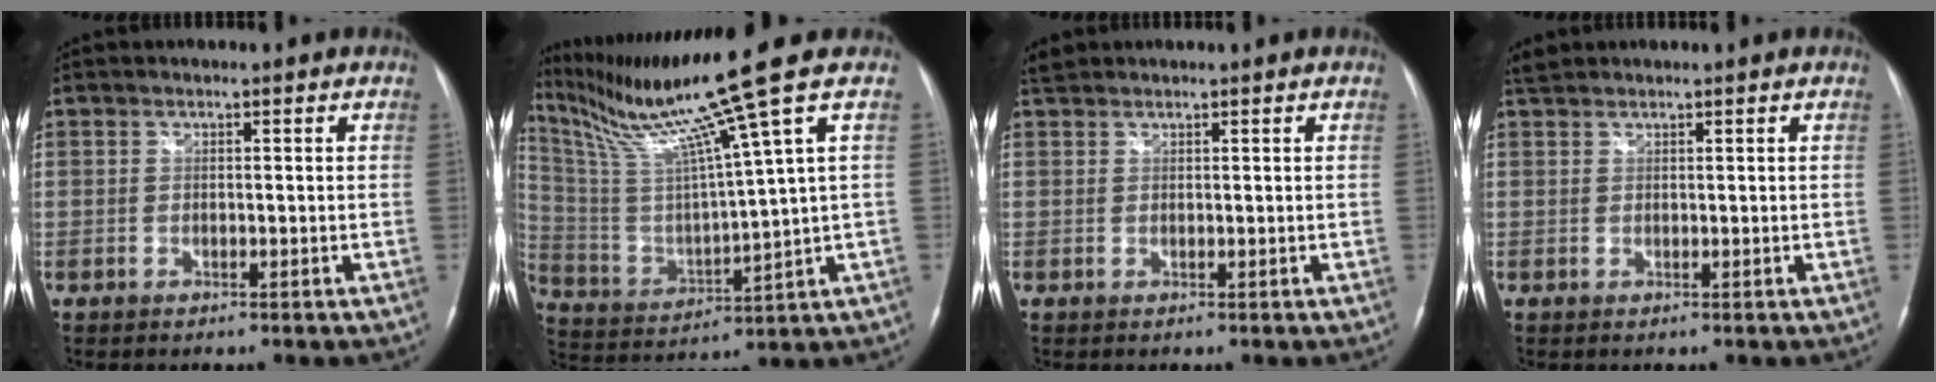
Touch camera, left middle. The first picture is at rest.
{"total": 15.7, "force": [11.3, -4.4, 9.9], "torque": [-0.178, -0.030, 0.217]}
{"total": 1.6, "force": [1.5, 0.6, 0.1], "torque": [-0.009, 0.017, 0.029]}
{"total": 1.6, "force": [1.6, 0.4, 0.2], "torque": [-0.012, 0.015, 0.033]}